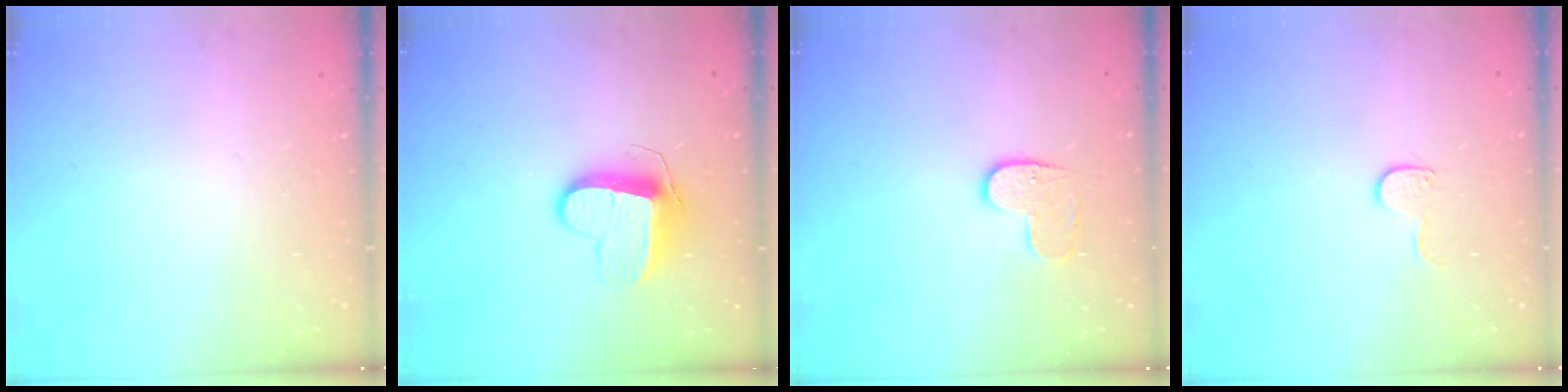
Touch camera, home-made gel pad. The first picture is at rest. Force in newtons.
{"total": 10.5, "press": 10.5, "slide": 0.4}
{"total": 7.0, "press": 7.0, "slide": 0.2}
{"total": 5.5, "press": 5.5, "slide": 0.5}